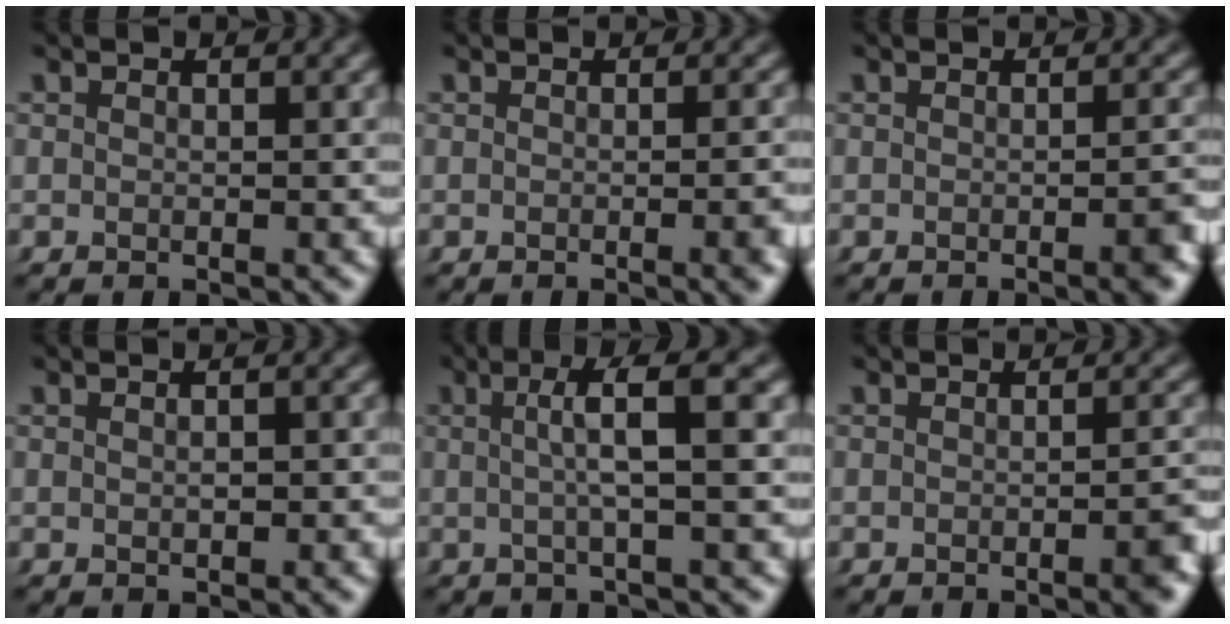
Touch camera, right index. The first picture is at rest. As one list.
[{"total": 1.7, "force": [-0.3, 0.0, 1.6], "torque": [-0.019, 0.011, -0.013]}, {"total": 2.5, "force": [-0.8, 0.6, 2.3], "torque": [-0.021, 0.009, -0.021]}, {"total": 1.1, "force": [0.0, 0.4, 1.0], "torque": [-0.016, -0.002, -0.001]}, {"total": 4.0, "force": [0.8, -0.2, 3.9], "torque": [-0.063, 0.016, 0.009]}, {"total": 2.6, "force": [-0.8, 0.7, 2.4], "torque": [-0.021, 0.009, -0.023]}]